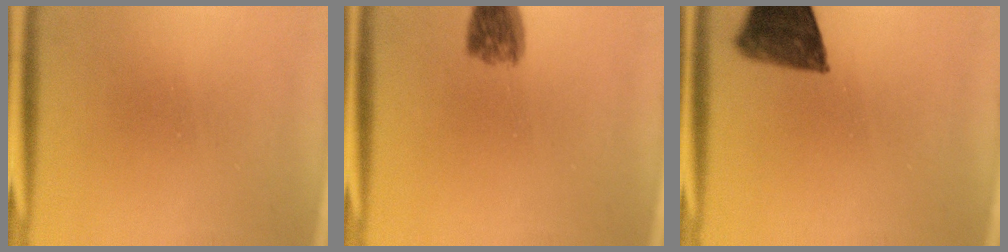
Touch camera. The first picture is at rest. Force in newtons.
{"total": 4.6}
{"total": 10.0}